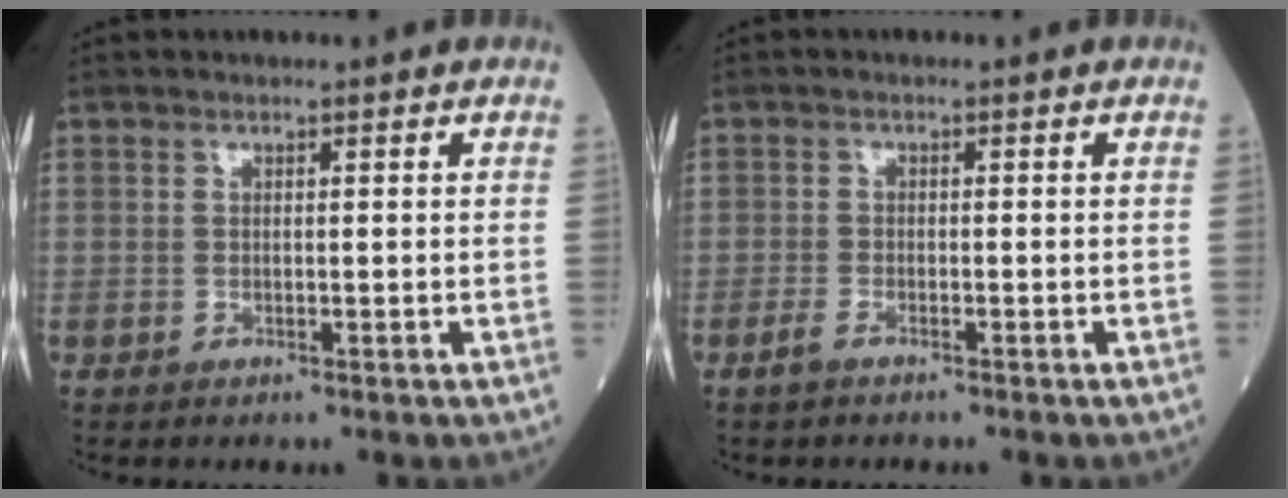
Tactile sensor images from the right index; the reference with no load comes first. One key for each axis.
{"total": 1.6, "fx": -1.2, "fy": 0.4, "fz": 1.0, "tx": -0.029, "ty": -0.002, "tz": -0.024}